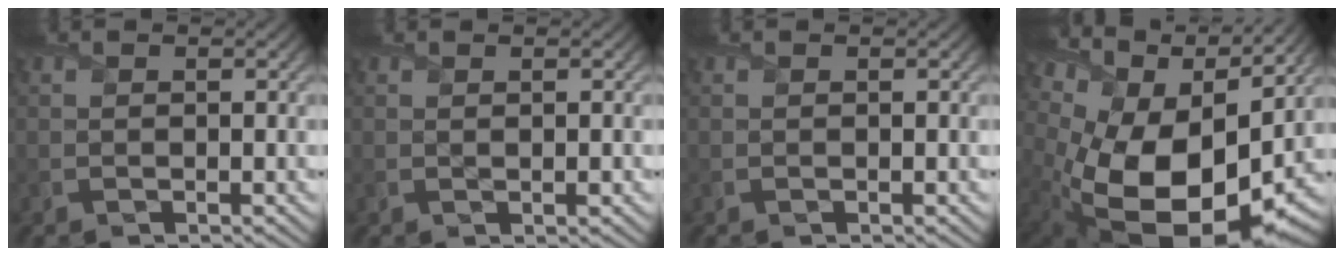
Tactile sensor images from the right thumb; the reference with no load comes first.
{"total": 0.7, "force": [0.2, 0.2, 0.6], "torque": [-0.010, -0.001, 0.005]}
{"total": 0.0}
{"total": 17.6, "force": [1.9, 10.4, 14.0], "torque": [-0.248, -0.039, 0.071]}